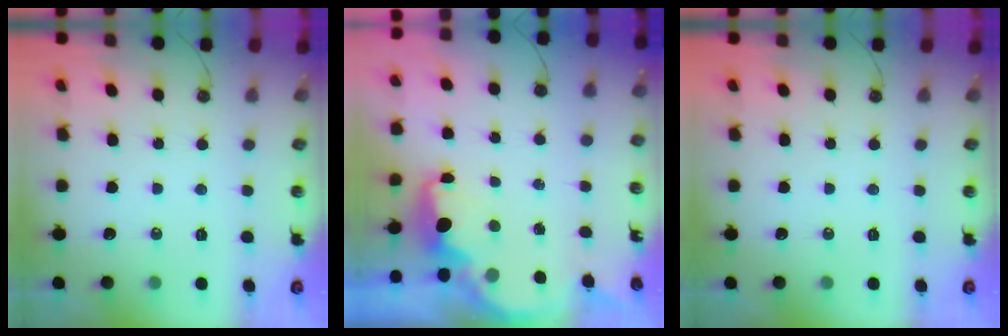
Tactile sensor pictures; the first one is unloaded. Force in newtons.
{"total": 2.3, "press": 2.2, "slide": 0.5}
{"total": 0.0}